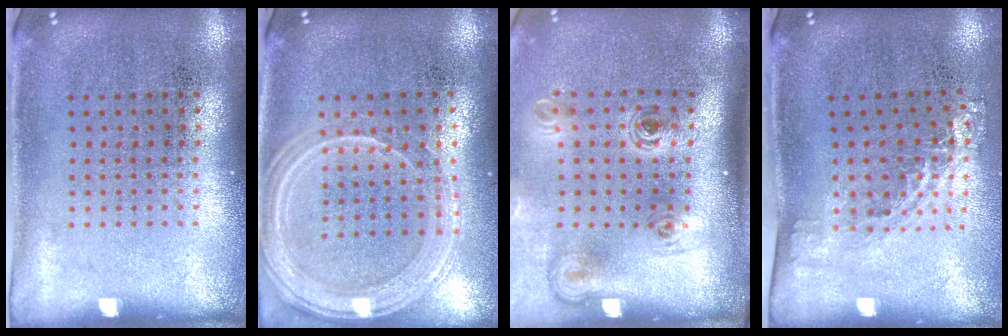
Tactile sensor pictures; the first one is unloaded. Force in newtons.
{"total": 1.4, "press": 1.4, "slide": 0.2}
{"total": 2.2, "press": 1.5, "slide": 1.7}
{"total": 1.3, "press": 1.0, "slide": 0.9}